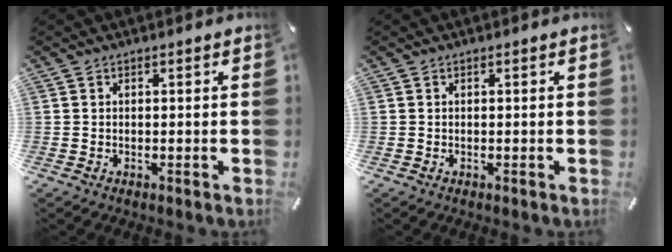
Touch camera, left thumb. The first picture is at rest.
{"total": 0.0}